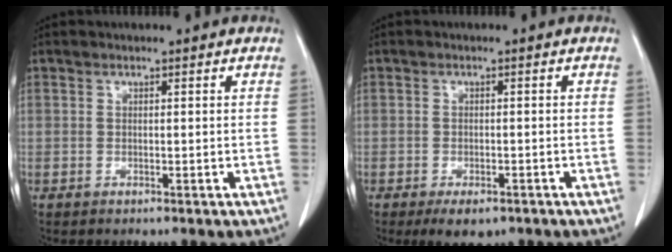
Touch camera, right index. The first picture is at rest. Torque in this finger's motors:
{"motor_torque": [-0.03, 0.04, 0.04, 0.00]}